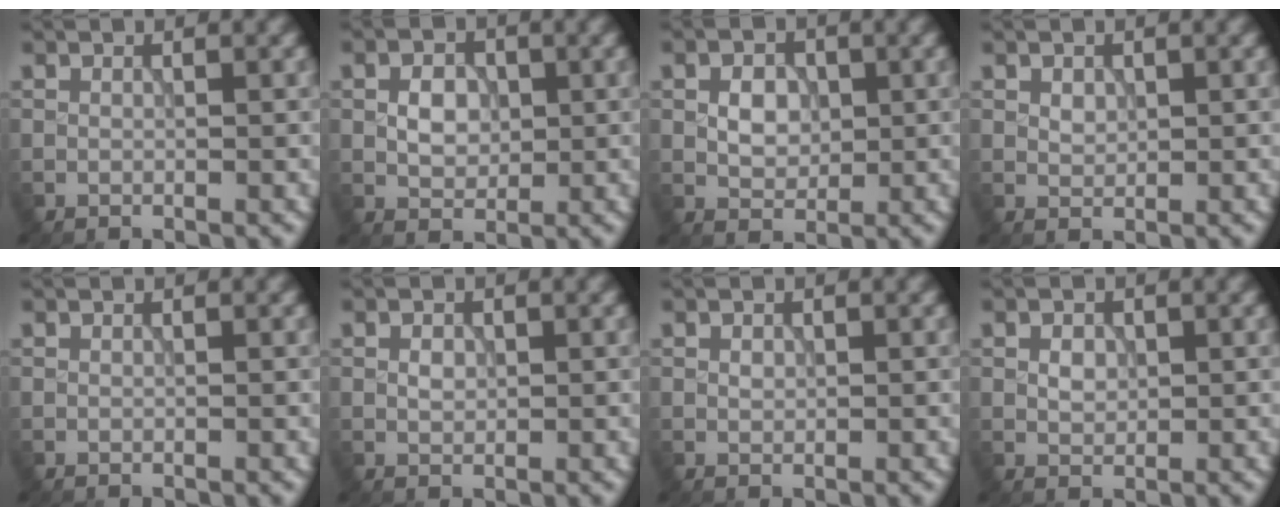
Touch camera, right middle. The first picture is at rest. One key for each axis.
{"total": 2.7, "fx": 0.1, "fy": 2.0, "fz": 1.8, "tx": -0.033, "ty": 0.002, "tz": -0.001}
{"total": 2.7, "fx": 0.2, "fy": 2.0, "fz": 1.8, "tx": -0.031, "ty": 0.000, "tz": 0.002}
{"total": 1.1, "fx": 0.4, "fy": 0.8, "fz": 0.6, "tx": -0.011, "ty": -0.001, "tz": 0.010}
{"total": 0.0}
{"total": 1.0, "fx": 0.1, "fy": 0.8, "fz": 0.7, "tx": -0.013, "ty": 0.000, "tz": 0.001}
{"total": 0.6, "fx": 0.1, "fy": 0.5, "fz": 0.3, "tx": -0.007, "ty": 0.000, "tz": 0.002}
{"total": 1.4, "fx": 0.2, "fy": 1.0, "fz": 0.9, "tx": -0.017, "ty": 0.000, "tz": 0.002}